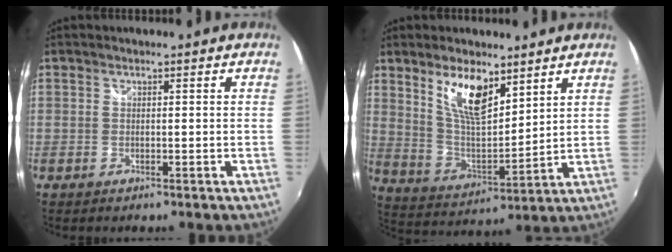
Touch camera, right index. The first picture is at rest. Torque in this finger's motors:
{"motor_torque": [0.24, 0.37, 0.60, 0.14]}